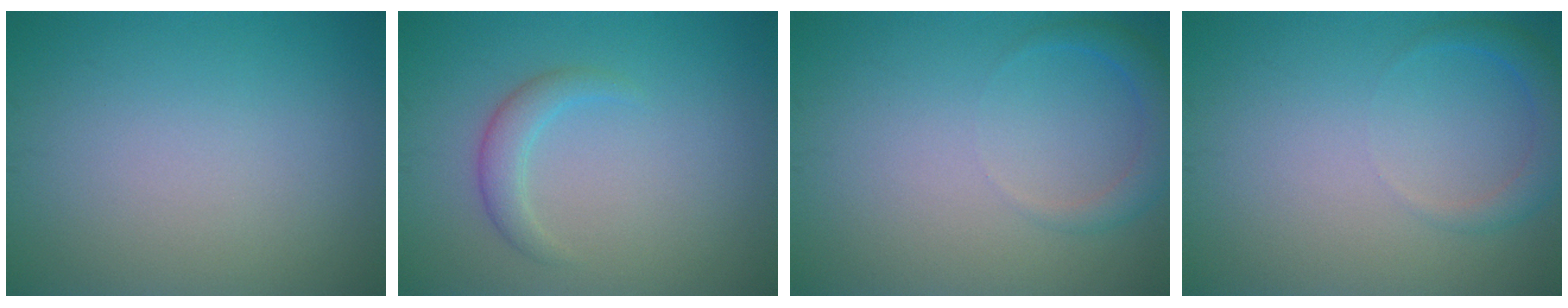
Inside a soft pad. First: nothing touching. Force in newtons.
{"total": 2.0, "press": 2.0, "slide": 0.1}
{"total": 2.2, "press": 2.2, "slide": 0.2}
{"total": 2.2, "press": 2.2, "slide": 0.2}